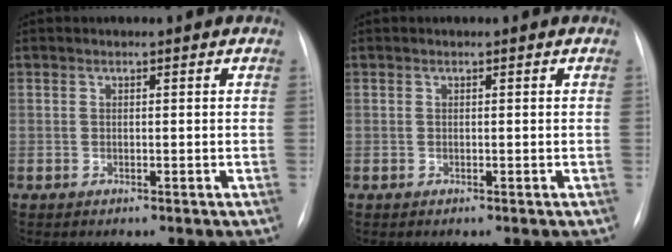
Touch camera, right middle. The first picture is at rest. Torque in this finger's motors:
{"motor_torque": [-0.22, -0.22, 0.00, 0.00]}